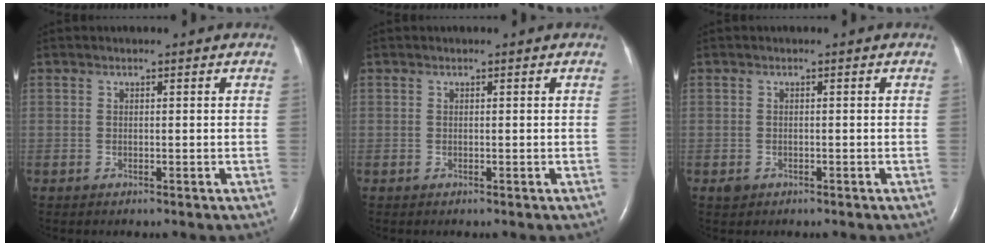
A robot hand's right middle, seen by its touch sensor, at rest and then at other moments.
{"total": 0.0}
{"total": 1.0, "force": [-0.6, 0.8, 0.3], "torque": [-0.009, 0.001, -0.007]}